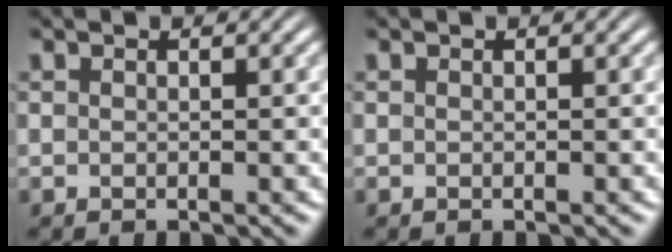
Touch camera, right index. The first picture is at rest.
{"total": 0.0}